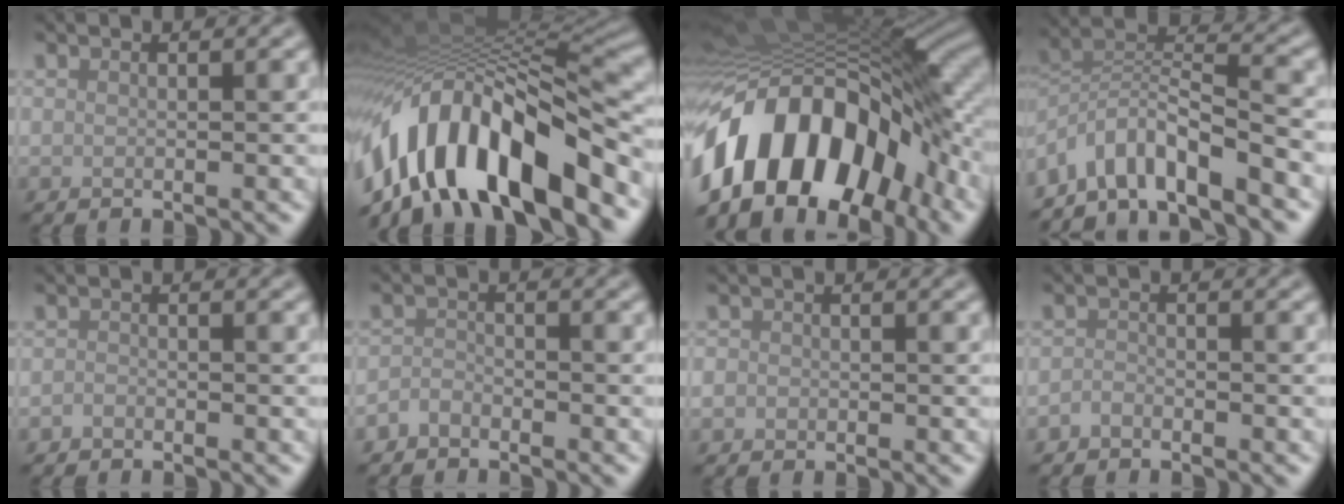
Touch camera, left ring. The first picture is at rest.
{"total": 14.0, "force": [-7.2, 6.1, 10.4], "torque": [-0.170, -0.002, -0.119]}
{"total": 17.3, "force": [-6.8, 10.1, 12.3], "torque": [-0.211, 0.011, -0.128]}
{"total": 6.9, "force": [-5.1, 1.7, 4.3], "torque": [-0.066, 0.005, -0.101]}
{"total": 0.7, "force": [-0.6, 0.4, 0.1], "torque": [0.000, -0.002, -0.012]}
{"total": 1.5, "force": [-1.2, 0.8, 0.3], "torque": [-0.005, 0.004, -0.027]}
{"total": 1.2, "force": [-0.3, 1.1, 0.3], "torque": [0.007, -0.005, -0.006]}
{"total": 1.0, "force": [-0.9, 0.5, 0.2], "torque": [-0.003, 0.001, -0.020]}